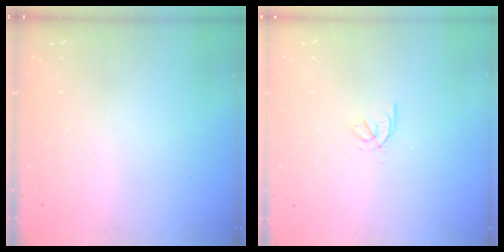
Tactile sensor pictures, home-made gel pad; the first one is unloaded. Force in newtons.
{"total": 2.2, "press": 2.2, "slide": 0.5}